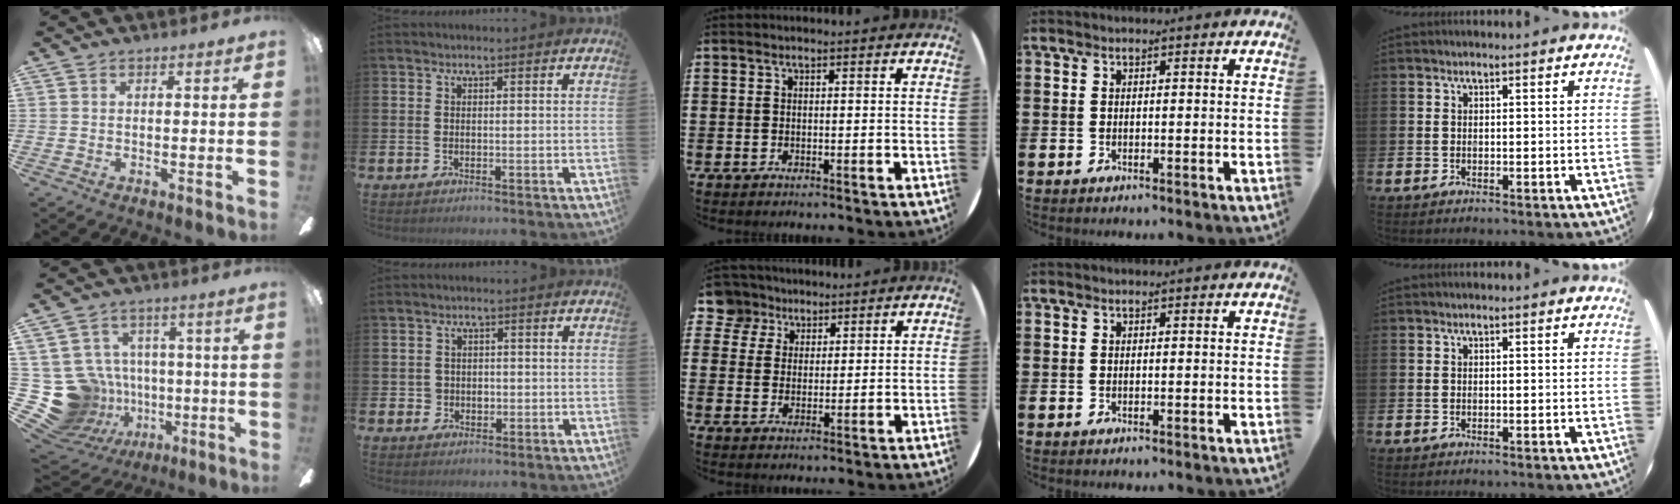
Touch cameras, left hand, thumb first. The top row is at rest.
{"thumb": {"total": 17.2, "force": [-2.1, 16.0, 6.0], "torque": [-0.159, 0.004, 0.005]}, "index": {"total": 2.2, "force": [-0.3, 2.1, 0.3], "torque": [0.000, 0.002, -0.014]}, "middle": {"total": 4.9, "force": [3.7, 3.3, 0.3], "torque": [-0.018, 0.002, 0.070]}}